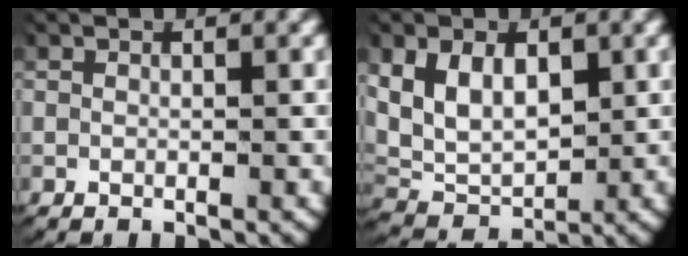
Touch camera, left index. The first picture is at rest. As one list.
[{"total": 8.6, "force": [0.4, 7.0, 5.1], "torque": [-0.119, -0.022, 0.014]}]